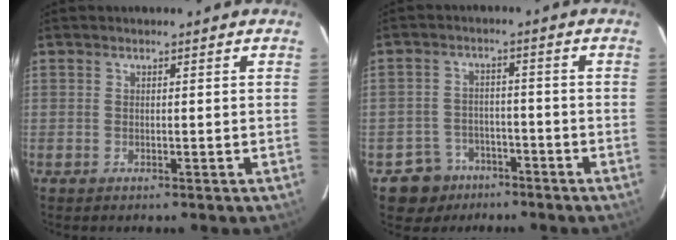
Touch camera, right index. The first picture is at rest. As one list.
[{"total": 5.6, "force": [-3.4, 4.4, 0.0], "torque": [0.004, 0.011, -0.049]}]